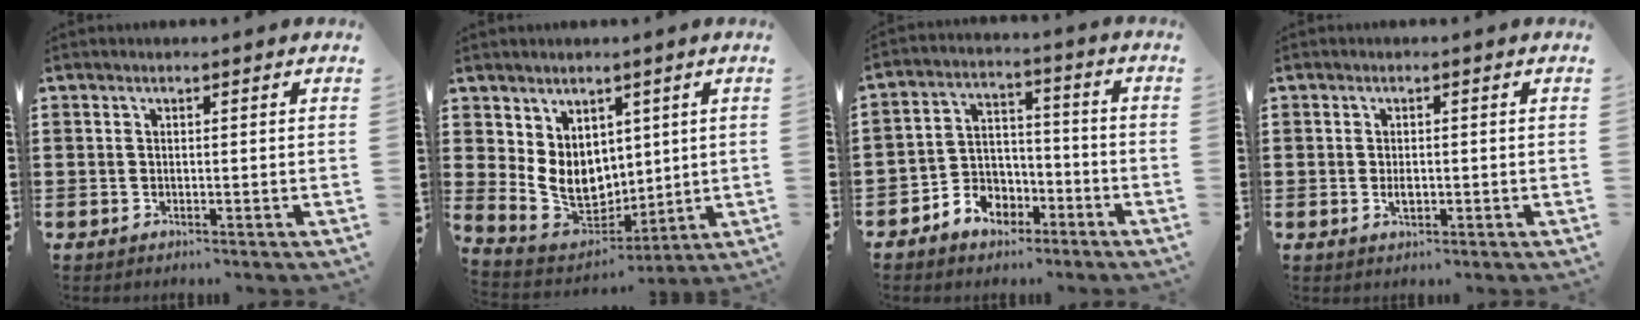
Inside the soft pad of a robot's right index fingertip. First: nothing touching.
{"total": 8.3, "force": [2.2, 6.9, 4.0], "torque": [-0.103, -0.013, 0.047]}
{"total": 5.2, "force": [-3.1, 4.1, 0.4], "torque": [-0.026, 0.013, -0.063]}
{"total": 1.5, "force": [-0.2, 0.7, 1.3], "torque": [-0.026, -0.002, -0.003]}